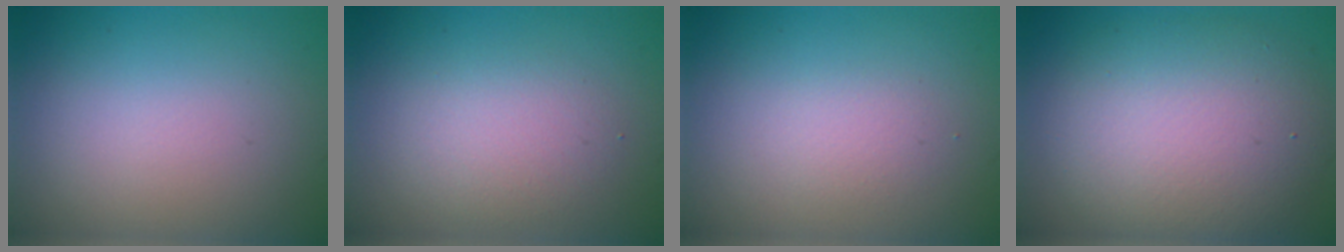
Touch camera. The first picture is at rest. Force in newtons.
{"total": 2.6, "press": 2.6, "slide": 0.1}
{"total": 1.3, "press": 1.3, "slide": 0.1}
{"total": 8.9, "press": 8.9, "slide": 0.6}